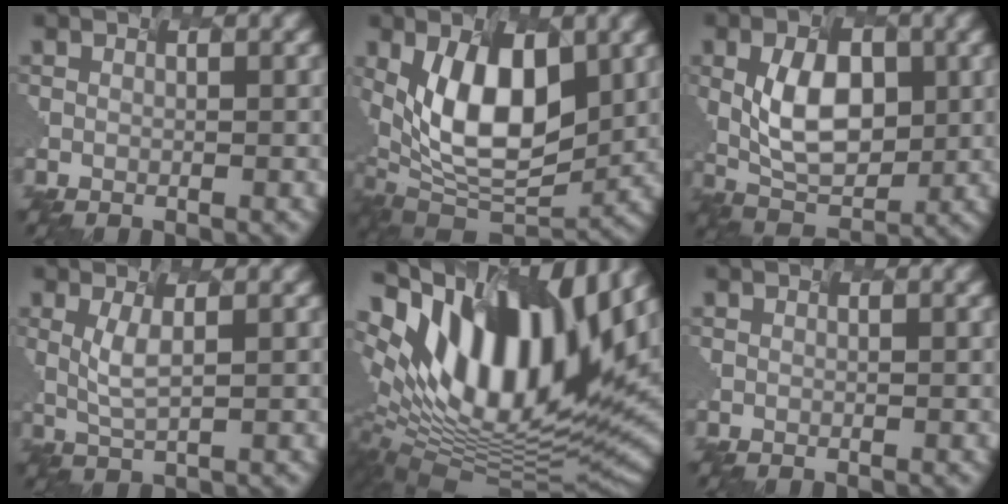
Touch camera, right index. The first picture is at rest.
{"total": 10.0, "force": [0.9, 5.3, 8.4], "torque": [-0.151, -0.012, 0.015]}
{"total": 6.1, "force": [-0.2, 3.8, 4.8], "torque": [-0.095, -0.003, 0.000]}
{"total": 1.9, "force": [-0.1, 0.3, 1.9], "torque": [-0.052, -0.006, 0.008]}
{"total": 15.5, "force": [6.3, 7.5, 12.0], "torque": [-0.228, 0.020, 0.104]}
{"total": 0.0}